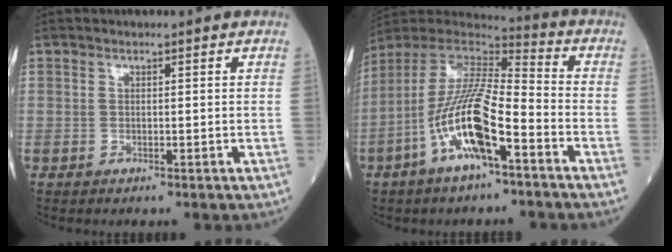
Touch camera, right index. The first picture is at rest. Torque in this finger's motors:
{"motor_torque": [1.83, -0.31, 1.05, 0.21]}